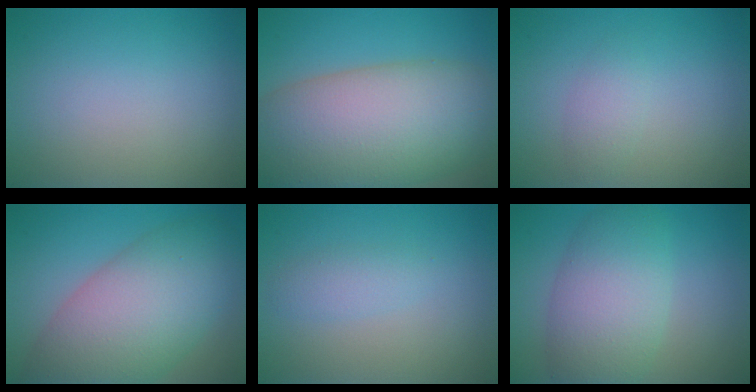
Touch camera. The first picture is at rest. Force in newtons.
{"total": 14.4, "press": 14.3, "slide": 0.8}
{"total": 1.6, "press": 1.6, "slide": 0.1}
{"total": 10.6, "press": 10.6, "slide": 0.5}
{"total": 1.7, "press": 1.7, "slide": 0.1}
{"total": 7.0, "press": 7.0, "slide": 0.2}